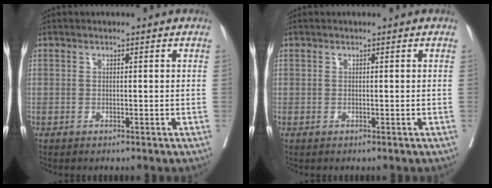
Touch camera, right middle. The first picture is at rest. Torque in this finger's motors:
{"motor_torque": [0.00, 0.00, 0.00, 0.00]}